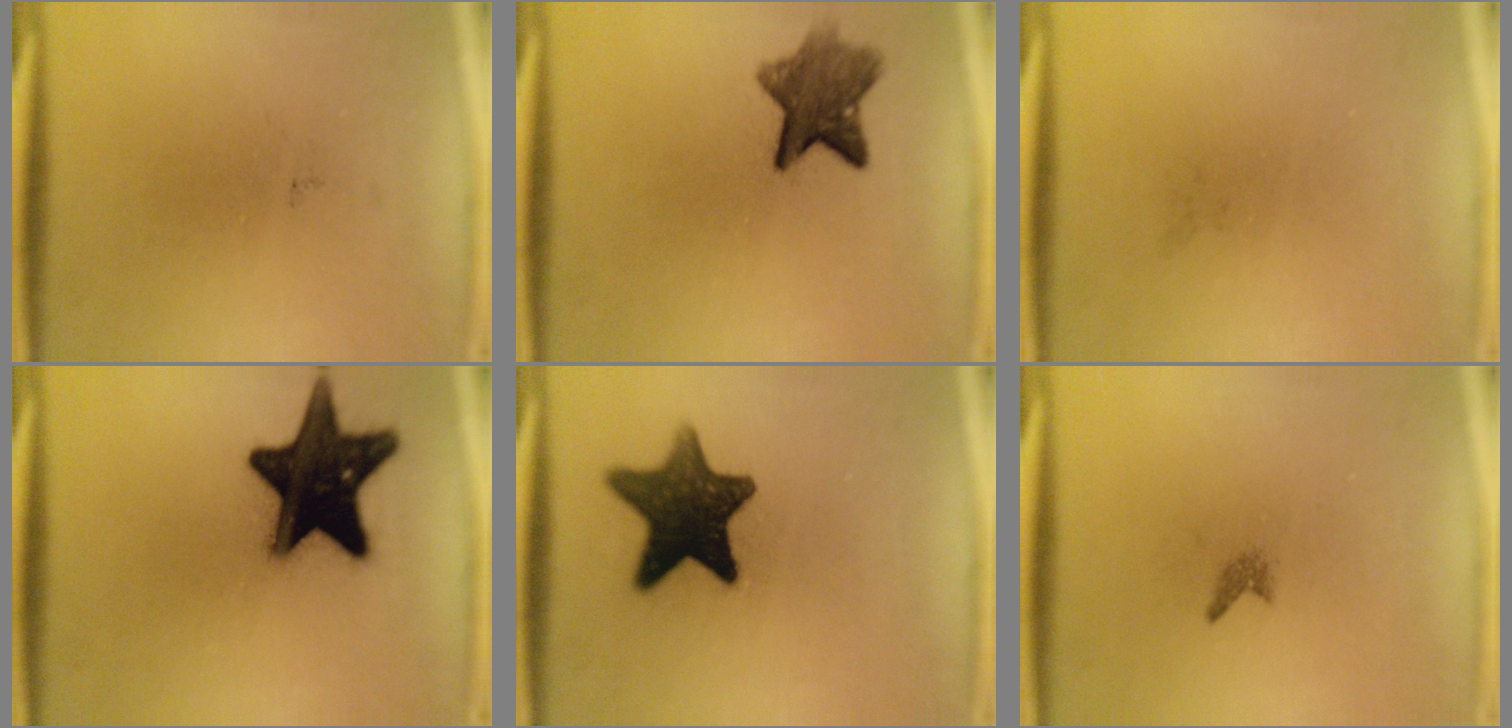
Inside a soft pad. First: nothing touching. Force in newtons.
{"total": 7.2}
{"total": 0.0}
{"total": 19.0}
{"total": 13.1}
{"total": 0.7}